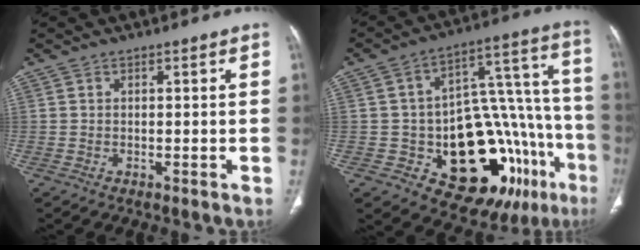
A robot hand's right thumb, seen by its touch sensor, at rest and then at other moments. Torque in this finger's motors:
{"motor_torque": [1.88, 1.00, 1.08, -1.39, 0.03]}